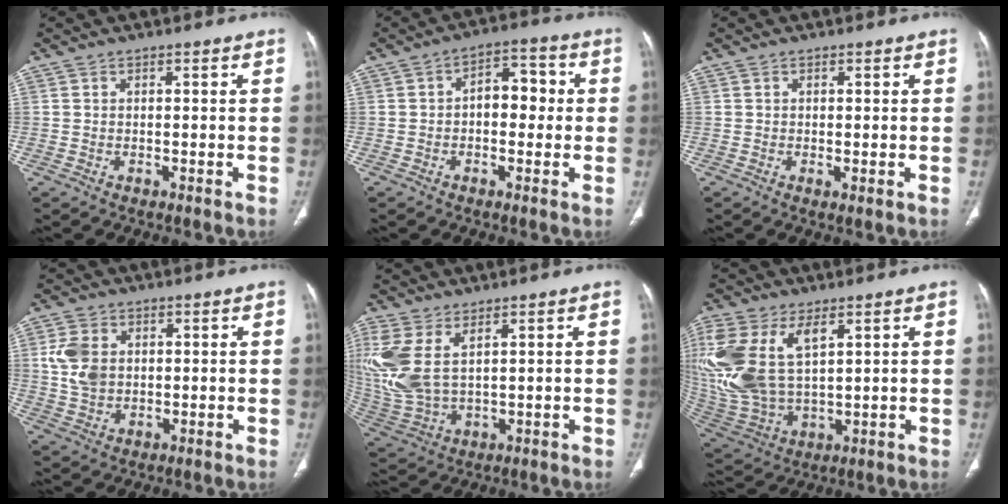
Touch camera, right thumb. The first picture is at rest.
{"total": 7.1, "force": [0.1, 4.4, 5.6], "torque": [-0.051, 0.026, -0.008]}
{"total": 1.1, "force": [-0.1, 0.3, 1.0], "torque": [-0.021, -0.006, -0.001]}
{"total": 7.0, "force": [1.2, 5.1, 4.6], "torque": [-0.086, -0.001, 0.027]}
{"total": 13.6, "force": [4.6, 7.3, 10.5], "torque": [-0.267, -0.010, 0.110]}
{"total": 20.9, "force": [6.8, 11.7, 15.9], "torque": [-0.376, -0.016, 0.141]}